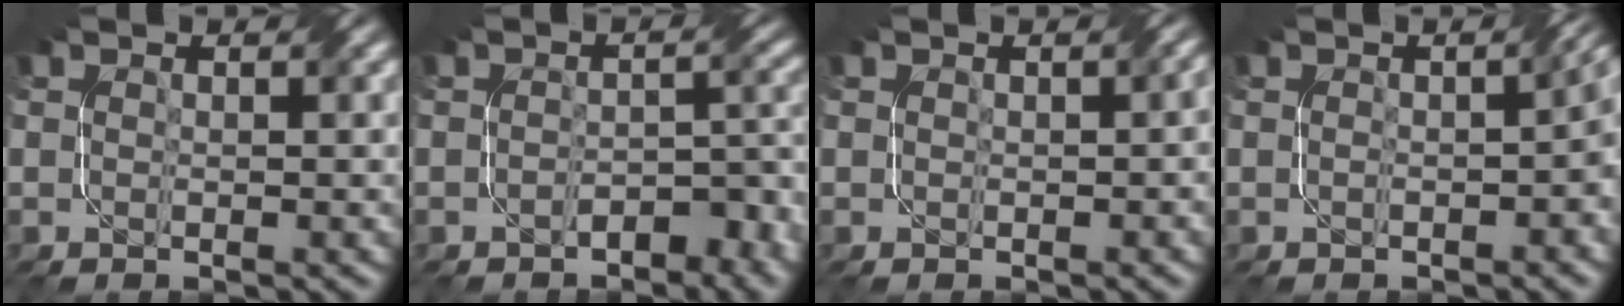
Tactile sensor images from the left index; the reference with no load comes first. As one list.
[{"total": 3.4, "force": [-2.1, 1.5, 2.1], "torque": [-0.028, 0.004, -0.030]}, {"total": 0.9, "force": [0.2, 0.2, 0.9], "torque": [-0.011, 0.006, 0.003]}, {"total": 3.0, "force": [-0.7, 0.7, 2.8], "torque": [-0.042, 0.006, -0.012]}]